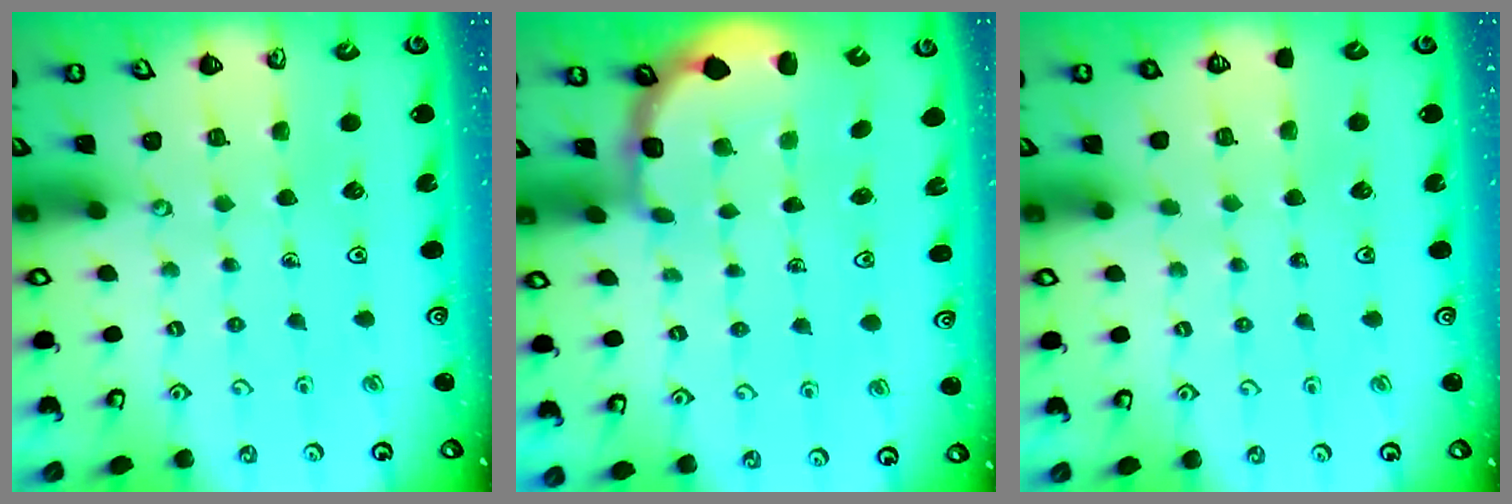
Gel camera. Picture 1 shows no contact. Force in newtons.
{"total": 2.6, "press": 1.9, "slide": 1.8}
{"total": 0.0}